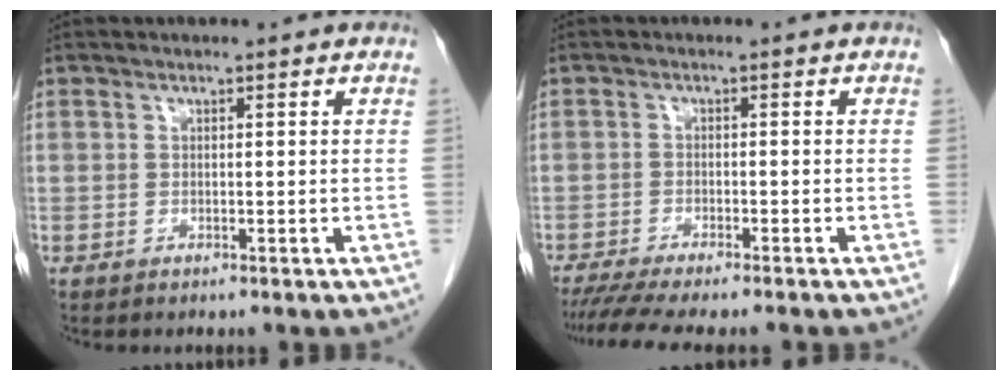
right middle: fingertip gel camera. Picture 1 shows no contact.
{"total": 8.7, "force": [-7.4, 0.5, 4.5], "torque": [-0.061, -0.015, -0.116]}